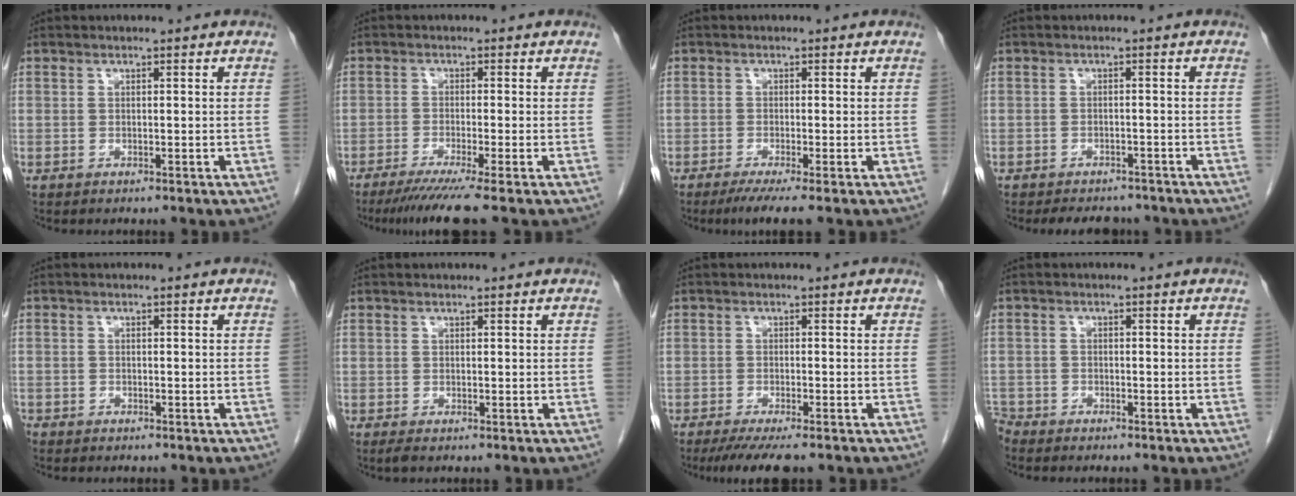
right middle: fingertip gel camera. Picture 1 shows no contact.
{"total": 6.9, "force": [-5.2, -1.4, 4.3], "torque": [-0.061, -0.024, -0.087]}
{"total": 3.8, "force": [-2.6, -0.3, 2.8], "torque": [-0.045, -0.013, -0.048]}
{"total": 6.1, "force": [-5.4, 2.4, 1.6], "torque": [-0.021, -0.001, -0.067]}
{"total": 2.4, "force": [-2.0, 1.1, 0.7], "torque": [-0.011, 0.000, -0.025]}
{"total": 0.7, "force": [-0.6, 0.1, 0.5], "torque": [-0.013, -0.003, -0.009]}
{"total": 7.6, "force": [-6.1, 0.9, 4.4], "torque": [-0.063, -0.015, -0.093]}
{"total": 4.5, "force": [-4.1, 1.6, 0.8], "torque": [-0.007, -0.006, -0.071]}